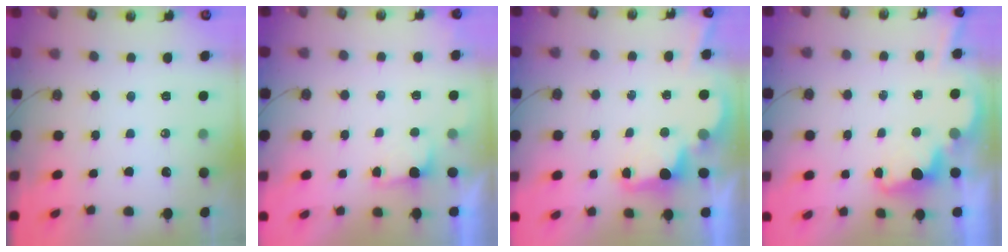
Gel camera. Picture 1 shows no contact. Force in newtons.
{"total": 1.2, "press": 0.9, "slide": 0.8}
{"total": 2.6, "press": 2.4, "slide": 0.8}
{"total": 3.4, "press": 3.3, "slide": 0.8}